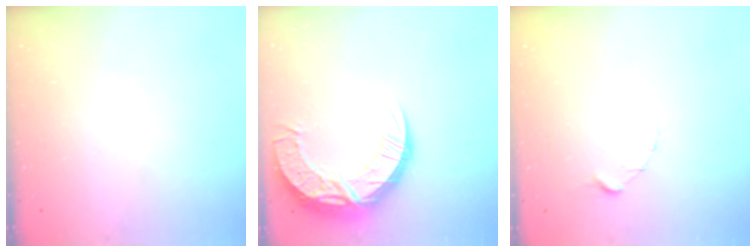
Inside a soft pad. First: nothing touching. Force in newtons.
{"total": 15.3, "press": 15.3, "slide": 1.0}
{"total": 1.5, "press": 1.5, "slide": 0.2}